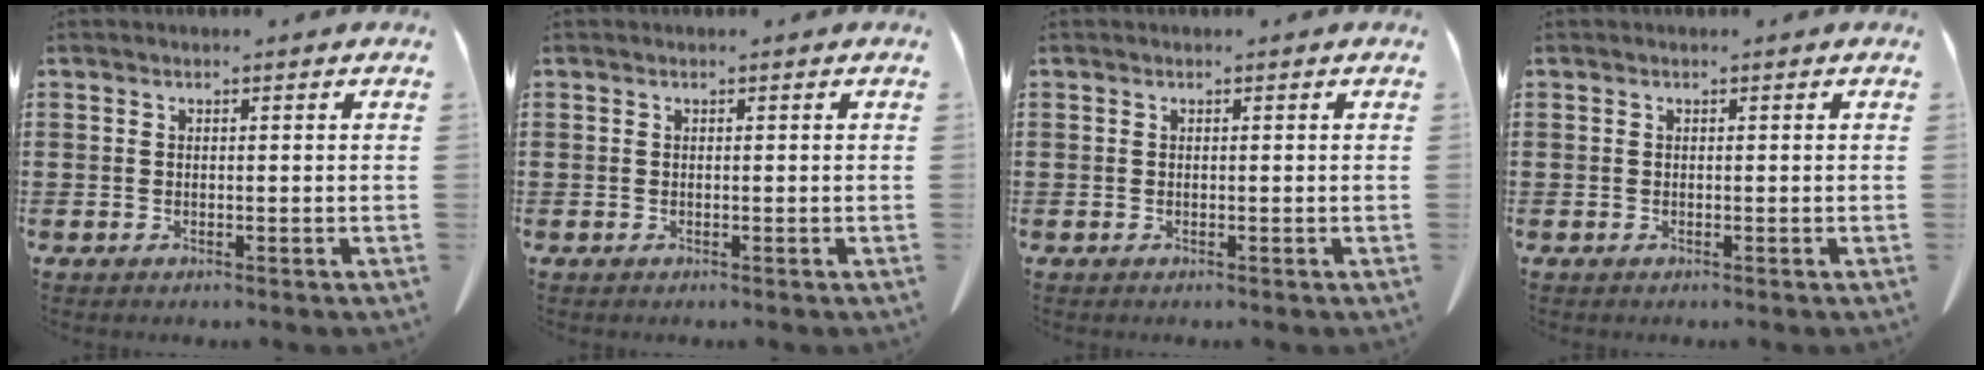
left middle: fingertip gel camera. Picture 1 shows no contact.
{"total": 0.0}
{"total": 0.0}
{"total": 0.0}